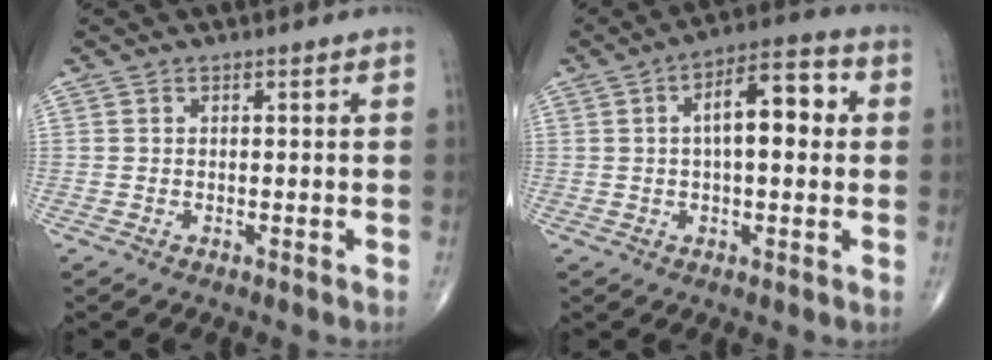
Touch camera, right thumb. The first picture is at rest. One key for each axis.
{"total": 11.3, "fx": 1.9, "fy": 4.7, "fz": 10.1, "tx": -0.140, "ty": 0.024, "tz": 0.022}